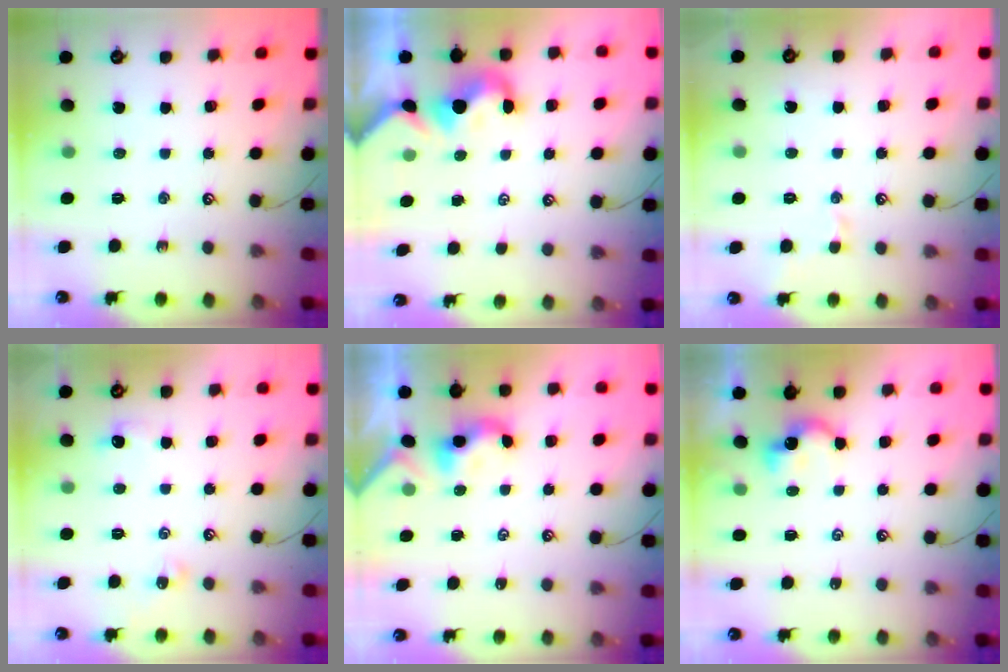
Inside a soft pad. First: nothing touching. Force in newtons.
{"total": 1.4, "press": 1.3, "slide": 0.5}
{"total": 0.5, "press": 0.5, "slide": 0.2}
{"total": 2.5, "press": 2.4, "slide": 0.6}
{"total": 2.2, "press": 2.2, "slide": 0.2}
{"total": 2.5, "press": 2.5, "slide": 0.3}